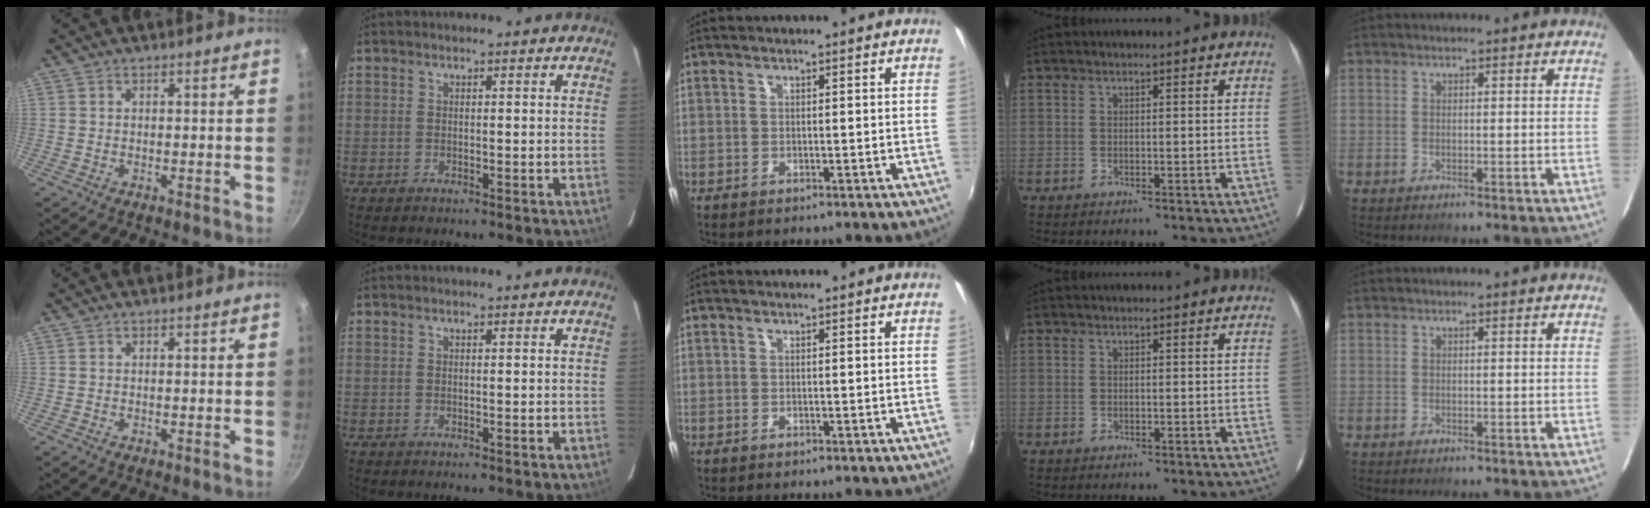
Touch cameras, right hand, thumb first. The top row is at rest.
{}